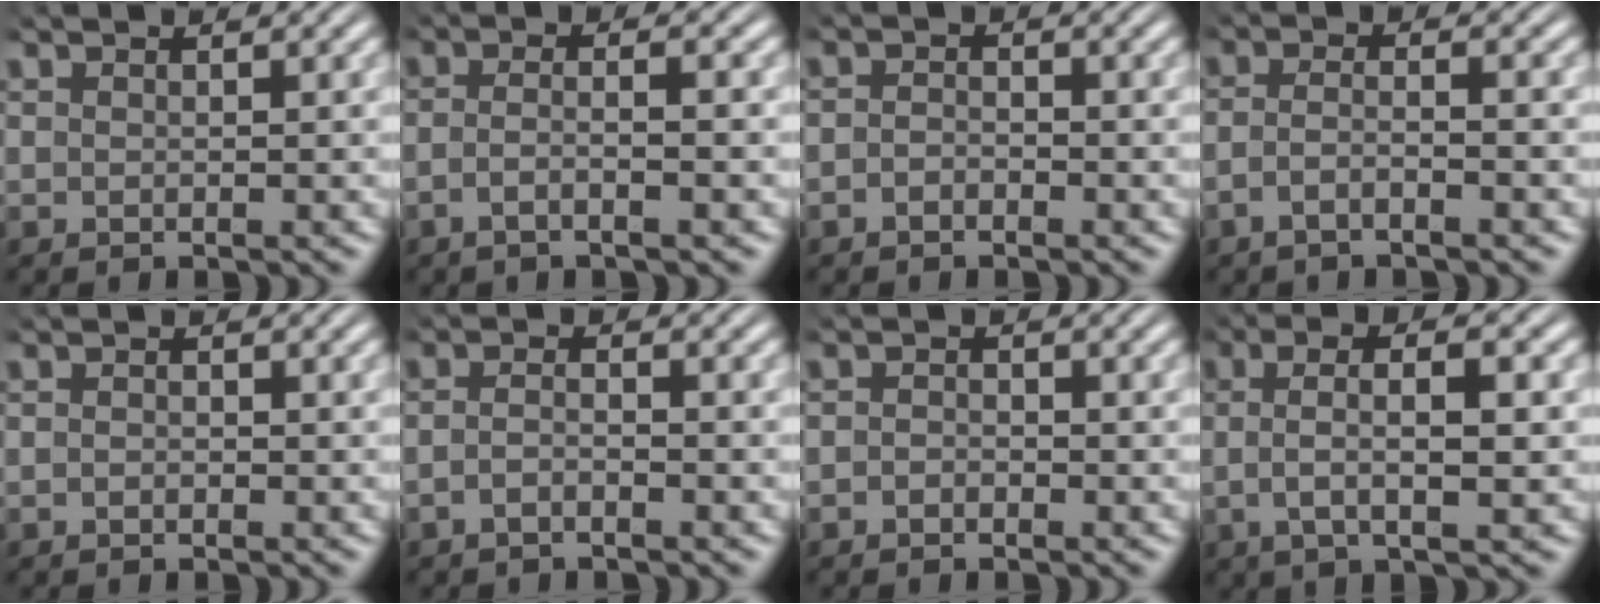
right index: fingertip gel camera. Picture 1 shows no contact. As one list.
[{"total": 2.8, "force": [-1.5, 0.0, 2.3], "torque": [-0.050, -0.012, -0.020]}, {"total": 1.4, "force": [-1.3, 0.5, 0.2], "torque": [-0.002, -0.008, -0.023]}, {"total": 2.8, "force": [-1.9, 0.5, 2.0], "torque": [-0.044, -0.012, -0.030]}, {"total": 0.6, "force": [-0.6, 0.1, 0.2], "torque": [-0.008, -0.006, -0.008]}, {"total": 1.8, "force": [-1.3, 0.3, 1.1], "torque": [-0.025, -0.007, -0.023]}, {"total": 1.1, "force": [-1.0, 0.5, 0.1], "torque": [0.000, -0.007, -0.017]}, {"total": 5.0, "force": [0.8, 1.6, 4.7], "torque": [-0.080, 0.009, 0.008]}]